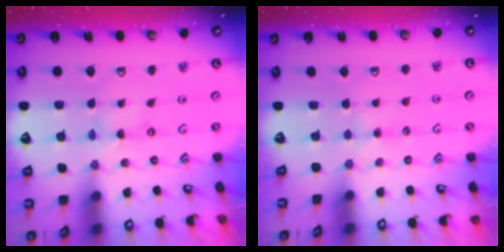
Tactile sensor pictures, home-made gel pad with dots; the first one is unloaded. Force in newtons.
{"total": 2.3, "press": 2.2, "slide": 0.4}